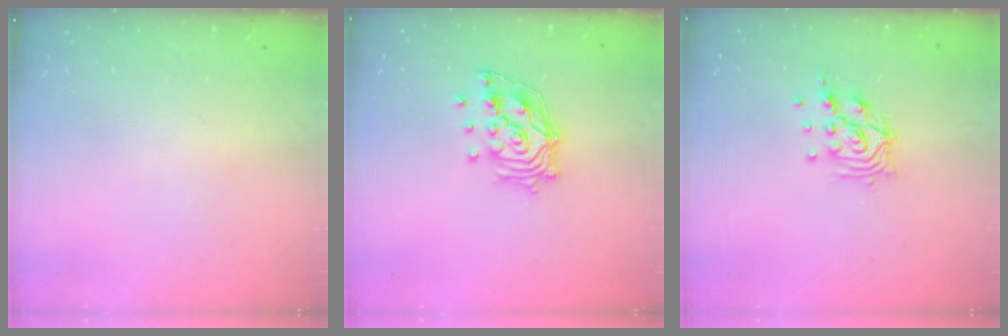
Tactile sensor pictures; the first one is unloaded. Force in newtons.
{"total": 13.9, "press": 13.8, "slide": 1.8}
{"total": 10.3, "press": 10.3, "slide": 0.9}